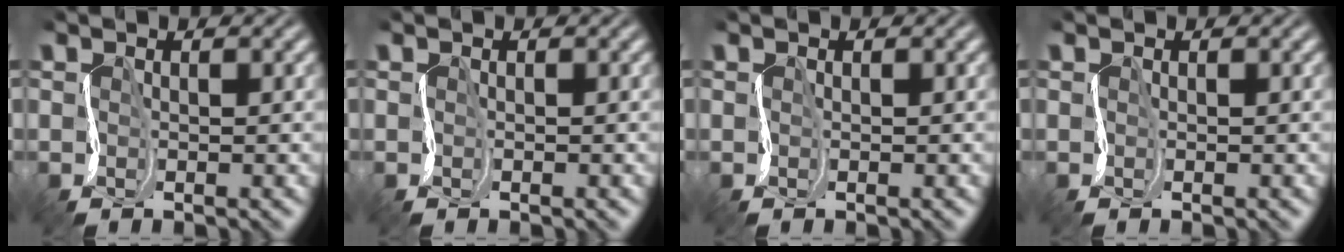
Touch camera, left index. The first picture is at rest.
{"total": 0.0}
{"total": 0.0}
{"total": 0.0}